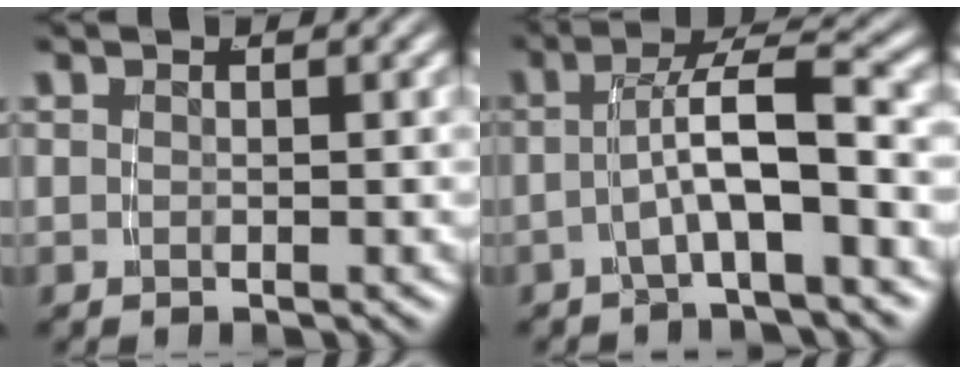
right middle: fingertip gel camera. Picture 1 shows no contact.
{"total": 4.5, "force": [-1.7, 0.8, 4.1], "torque": [-0.065, 0.008, -0.029]}